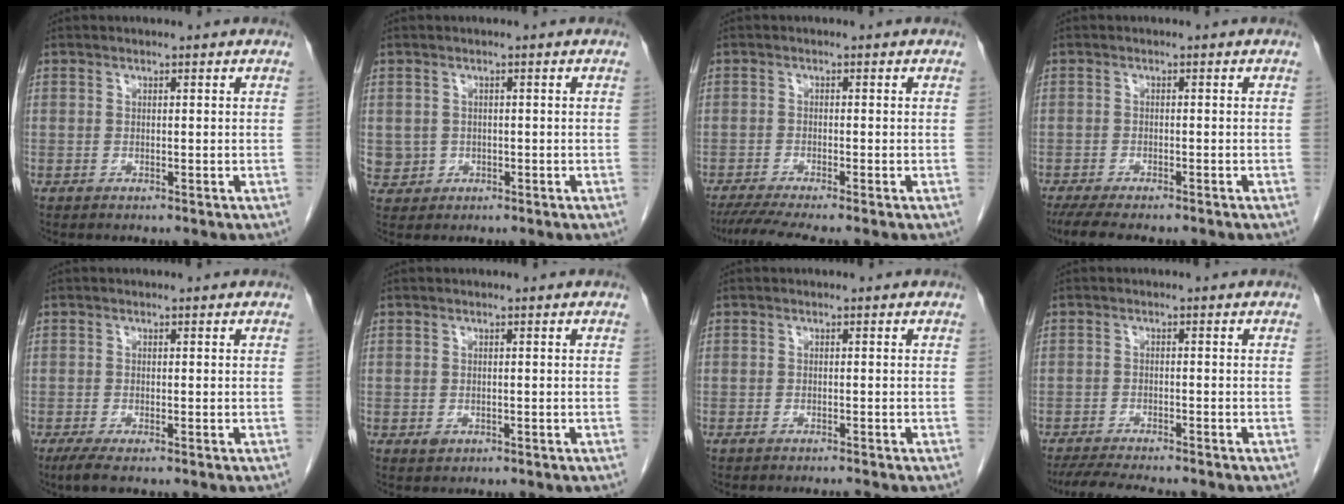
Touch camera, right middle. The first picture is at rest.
{"total": 3.1, "force": [-0.2, 3.1, 0.3], "torque": [0.000, 0.006, 0.006]}
{"total": 6.1, "force": [-5.0, -0.6, 3.3], "torque": [-0.053, -0.016, -0.084]}
{"total": 8.3, "force": [-6.8, 1.8, 4.4], "torque": [-0.063, -0.011, -0.100]}
{"total": 2.2, "force": [-1.5, 0.3, 1.7], "torque": [-0.037, -0.008, -0.030]}
{"total": 0.9, "force": [-0.3, 0.7, 0.4], "torque": [-0.007, 0.001, -0.001]}
{"total": 1.3, "force": [-1.2, -0.3, 0.4], "torque": [-0.007, -0.001, -0.020]}
{"total": 7.9, "force": [-7.0, 0.7, 3.6], "torque": [-0.057, -0.017, -0.111]}